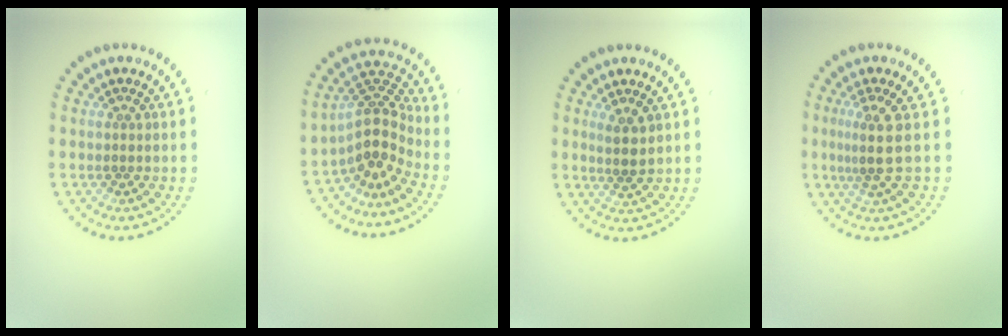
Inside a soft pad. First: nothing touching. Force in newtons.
{"total": 4.0, "press": 2.7, "slide": 2.9}
{"total": 1.8, "press": 1.5, "slide": 1.1}
{"total": 2.6, "press": 1.8, "slide": 1.9}